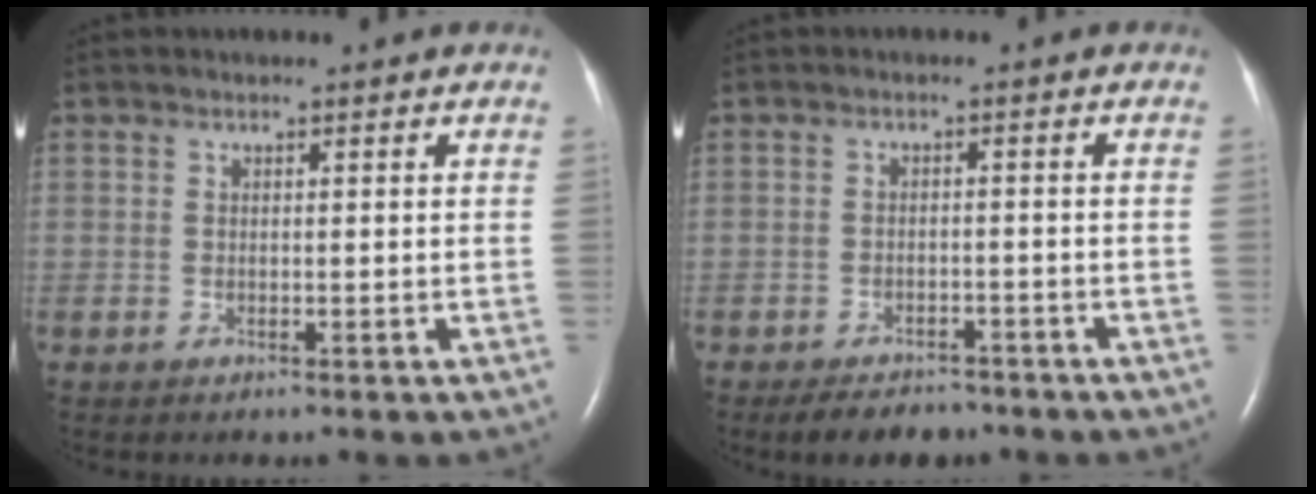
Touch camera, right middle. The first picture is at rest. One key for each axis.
{"total": 5.7, "fx": -4.7, "fy": 2.6, "fz": 2.0, "tx": -0.030, "ty": -0.001, "tz": -0.066}